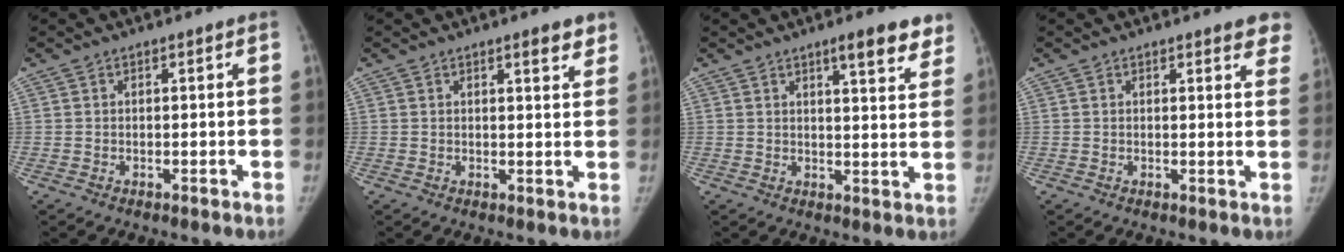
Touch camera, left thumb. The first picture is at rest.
{"total": 3.6, "force": [2.5, 0.9, 2.4], "torque": [-0.019, -0.014, 0.030]}
{"total": 7.9, "force": [5.4, 1.8, 5.4], "torque": [-0.050, -0.029, 0.072]}
{"total": 4.3, "force": [3.5, 1.4, 2.2], "torque": [0.001, -0.014, 0.028]}